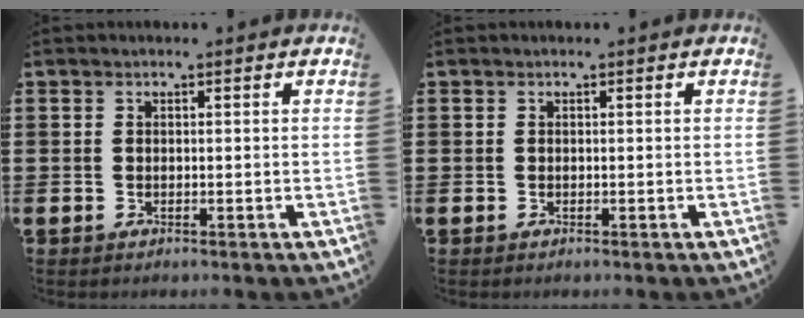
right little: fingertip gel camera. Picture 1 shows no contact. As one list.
[{"total": 0.0}]